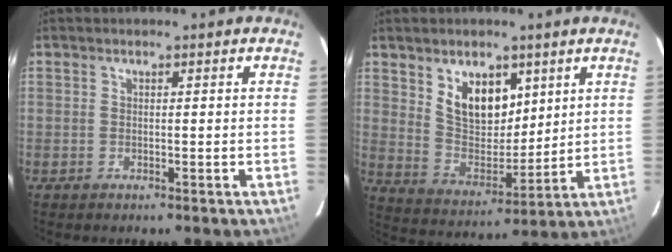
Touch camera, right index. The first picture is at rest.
{"total": 11.5, "force": [5.6, 7.1, 7.1], "torque": [-0.121, 0.000, 0.117]}